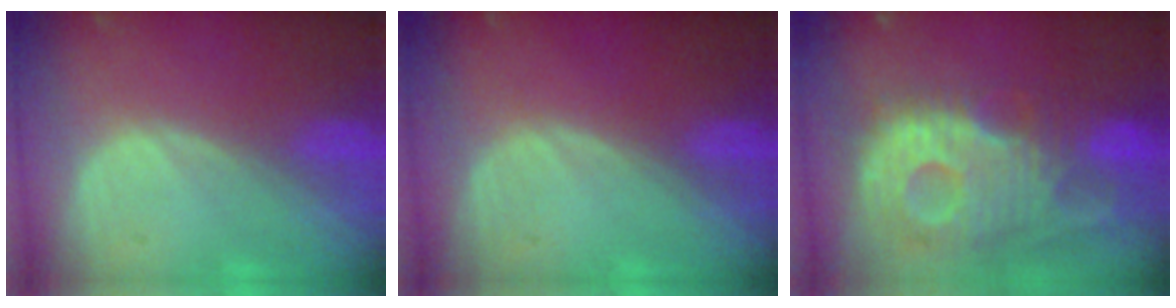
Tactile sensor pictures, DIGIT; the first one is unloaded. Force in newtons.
{"total": 0.0}
{"total": 13.2, "press": 11.5, "slide": 6.5}